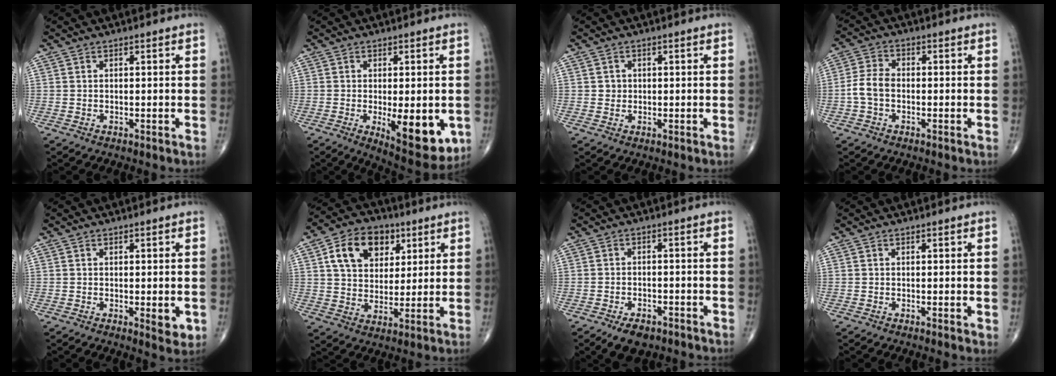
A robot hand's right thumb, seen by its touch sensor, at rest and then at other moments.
{"total": 12.9, "force": [-3.0, 5.1, 11.5], "torque": [-0.140, -0.022, -0.029]}
{"total": 1.4, "force": [0.1, 1.3, 0.3], "torque": [0.002, 0.003, 0.002]}
{"total": 4.9, "force": [-1.1, 3.3, 3.5], "torque": [-0.074, 0.017, -0.028]}
{"total": 3.4, "force": [-0.5, 1.2, 3.2], "torque": [-0.038, -0.010, -0.004]}
{"total": 13.7, "force": [5.3, 9.7, 8.0], "torque": [-0.104, -0.007, 0.088]}
{"total": 5.1, "force": [-3.4, 2.7, 2.8], "torque": [-0.037, 0.008, -0.052]}
{"total": 1.0, "force": [0.2, 0.3, 0.9], "torque": [-0.014, -0.004, 0.002]}